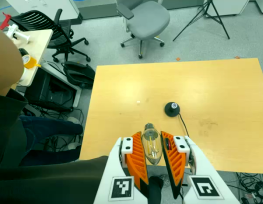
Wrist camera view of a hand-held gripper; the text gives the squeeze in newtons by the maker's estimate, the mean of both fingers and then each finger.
{"total": 13.7, "left": 15.4, "right": 11.9}